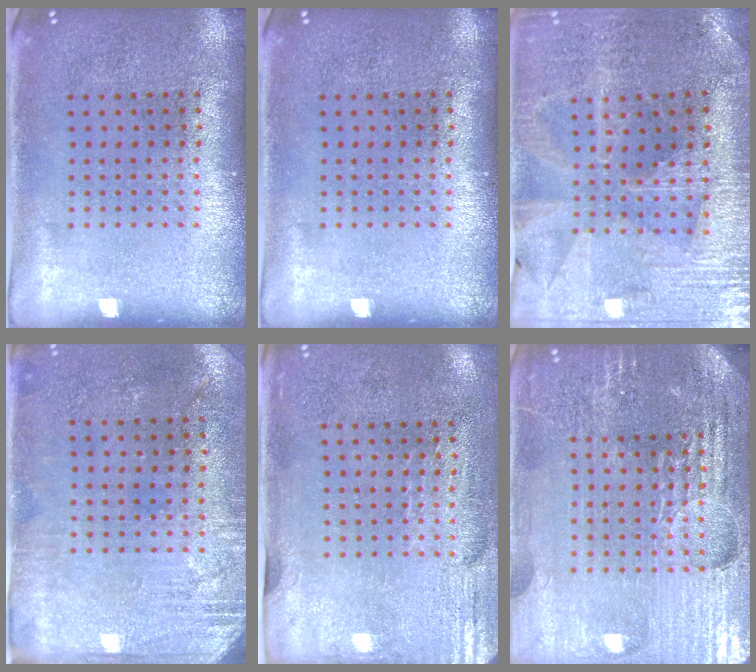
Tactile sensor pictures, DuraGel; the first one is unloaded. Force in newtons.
{"total": 0.0}
{"total": 2.0, "press": 2.0, "slide": 0.3}
{"total": 2.8, "press": 2.4, "slide": 1.5}
{"total": 3.0, "press": 2.5, "slide": 1.6}
{"total": 5.3, "press": 4.8, "slide": 2.1}